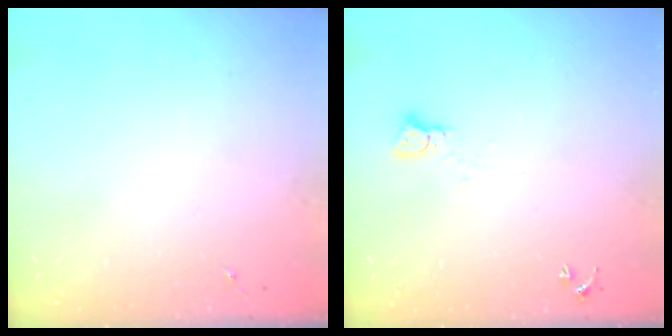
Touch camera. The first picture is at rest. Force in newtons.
{"total": 3.1, "press": 3.1, "slide": 0.1}